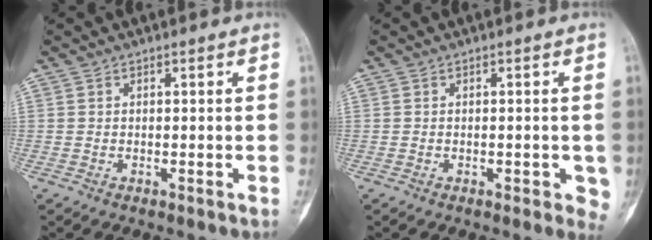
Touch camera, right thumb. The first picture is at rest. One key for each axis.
{"total": 3.4, "fx": -0.8, "fy": 1.6, "fz": 2.9, "tx": -0.019, "ty": -0.001, "tz": -0.007}